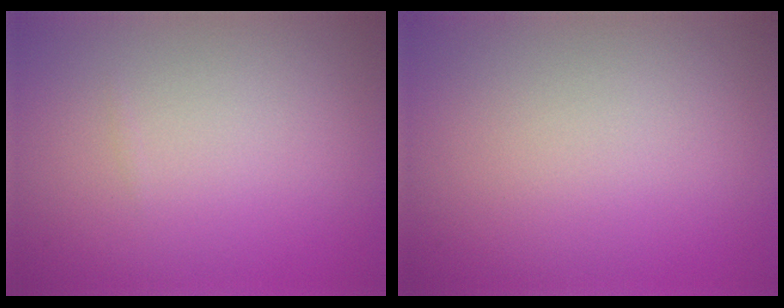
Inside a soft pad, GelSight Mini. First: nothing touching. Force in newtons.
{"total": 0.0}